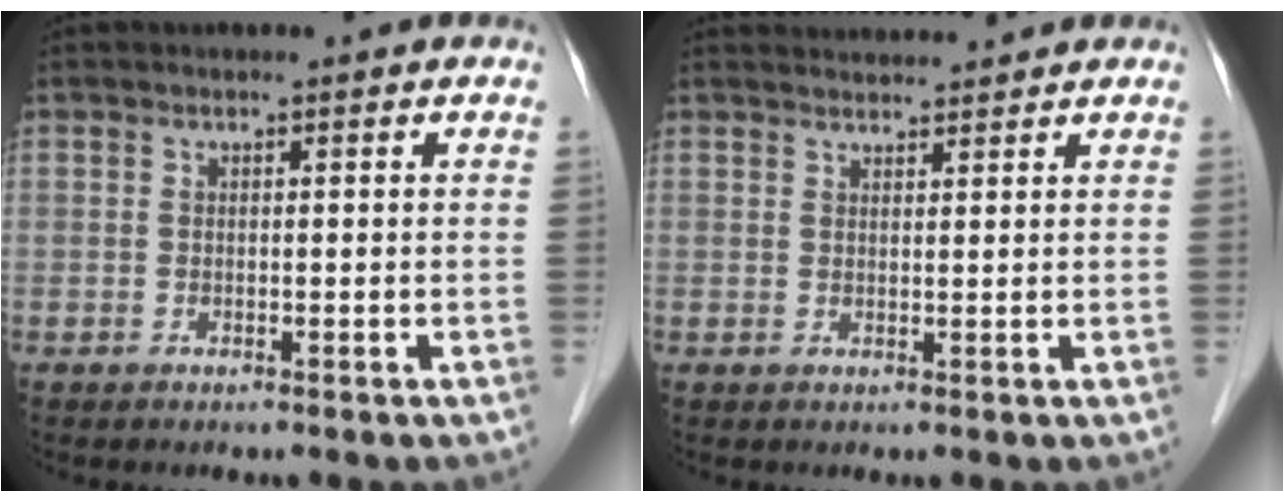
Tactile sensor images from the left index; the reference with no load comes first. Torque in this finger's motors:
{"motor_torque": [0.20, -0.29, 0.01, -0.01]}